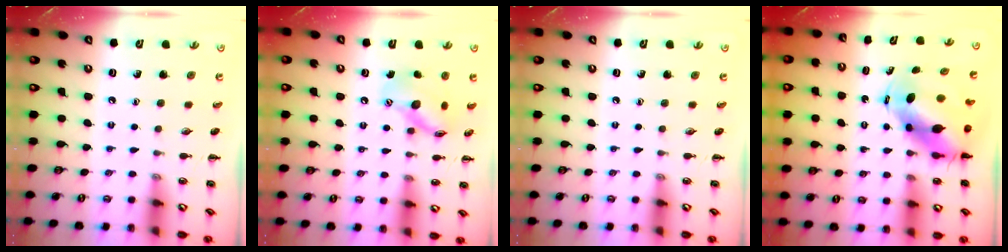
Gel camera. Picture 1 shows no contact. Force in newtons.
{"total": 12.7, "press": 12.7, "slide": 1.4}
{"total": 0.0}
{"total": 7.8, "press": 7.4, "slide": 2.2}